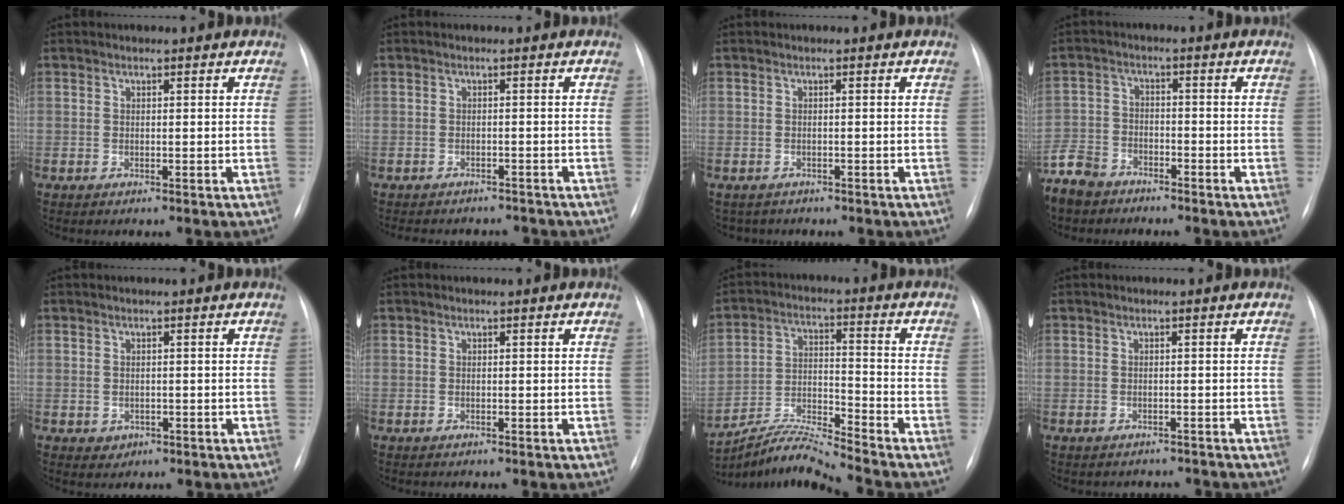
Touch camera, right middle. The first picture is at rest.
{"total": 8.4, "force": [-7.5, 3.1, 2.0], "torque": [-0.028, 0.008, -0.086]}
{"total": 2.1, "force": [-1.8, 1.2, -0.1], "torque": [0.001, 0.001, -0.023]}
{"total": 8.2, "force": [-6.7, 4.3, 1.8], "torque": [-0.051, -0.008, -0.127]}
{"total": 1.5, "force": [-0.5, 1.3, 0.4], "torque": [-0.003, 0.003, 0.001]}
{"total": 0.0}
{"total": 8.7, "force": [-8.3, -1.8, 1.7], "torque": [-0.043, 0.005, -0.152]}
{"total": 3.3, "force": [-3.0, 1.3, 0.0], "torque": [0.004, 0.005, -0.036]}